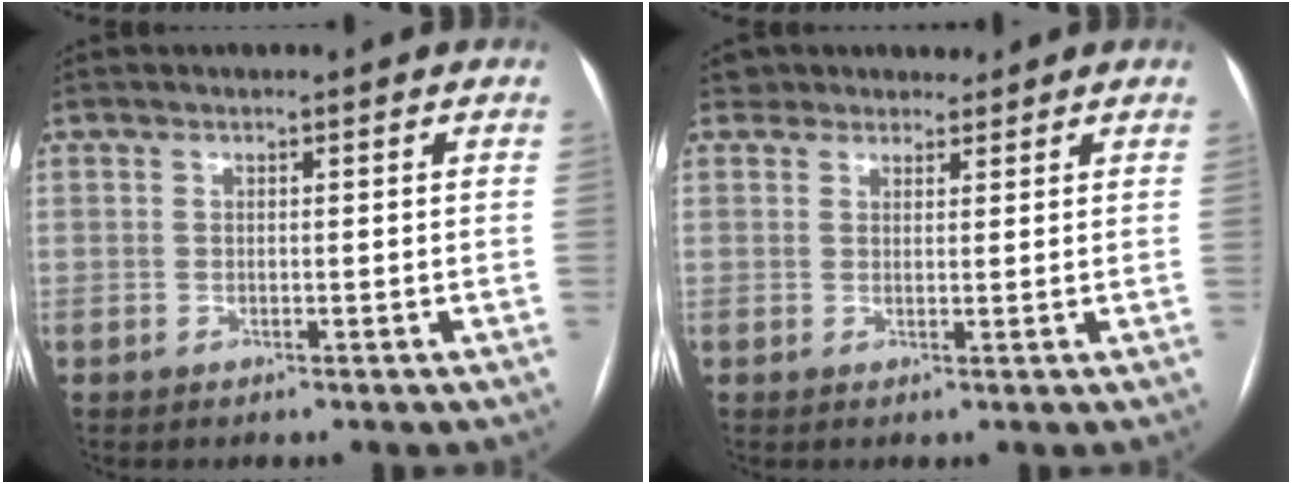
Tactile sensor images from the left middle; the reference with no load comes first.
{"total": 3.4, "force": [2.8, 1.9, -0.5], "torque": [0.019, 0.013, 0.039]}